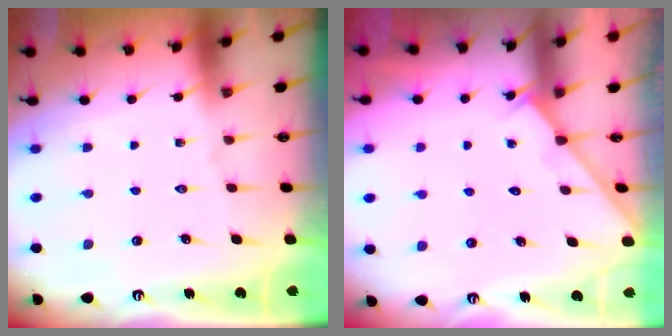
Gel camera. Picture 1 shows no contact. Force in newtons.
{"total": 2.0, "press": 2.0, "slide": 0.2}